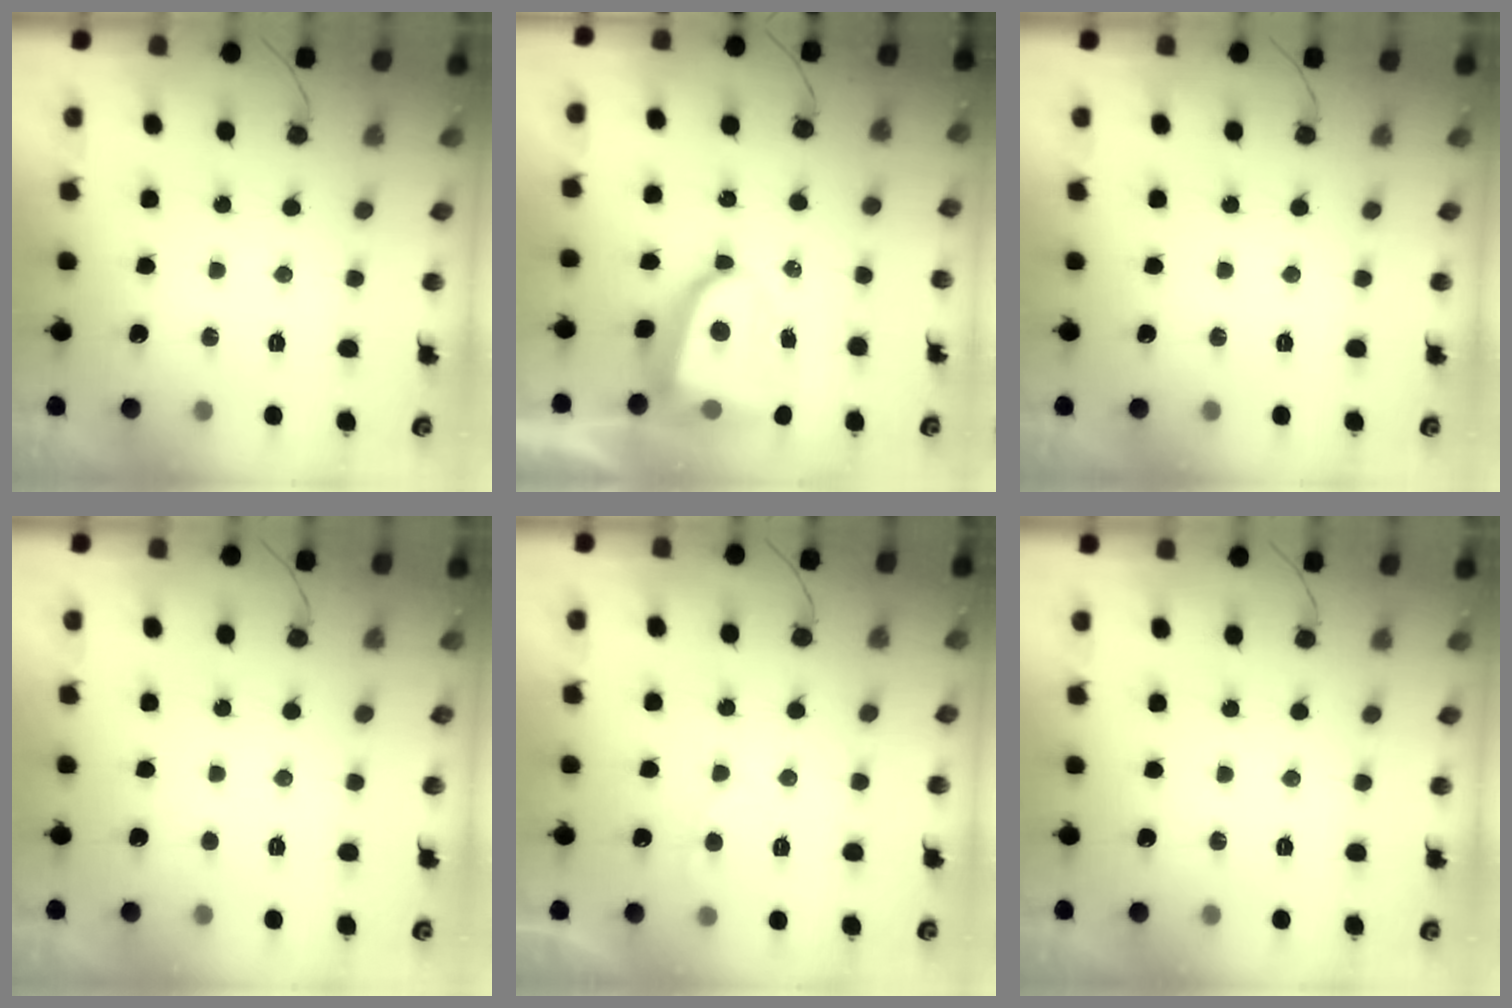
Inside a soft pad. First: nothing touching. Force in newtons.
{"total": 7.8, "press": 7.8, "slide": 1.1}
{"total": 0.0}
{"total": 1.7, "press": 1.6, "slide": 0.2}
{"total": 2.8, "press": 2.7, "slide": 0.3}
{"total": 0.0}